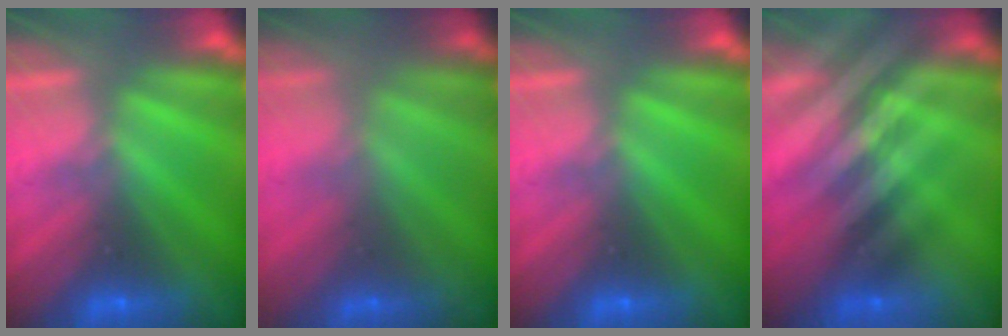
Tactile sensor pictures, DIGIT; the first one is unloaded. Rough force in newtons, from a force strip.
{"total": 1.6}
{"total": 0.0}
{"total": 2.4}